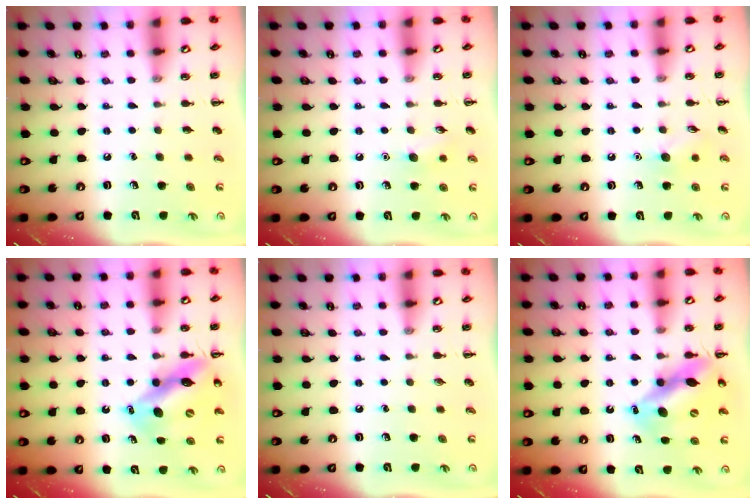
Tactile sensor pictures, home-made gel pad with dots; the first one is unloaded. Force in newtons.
{"total": 6.3, "press": 6.1, "slide": 1.7}
{"total": 7.0, "press": 6.8, "slide": 1.6}
{"total": 12.6, "press": 12.1, "slide": 3.5}
{"total": 0.0}
{"total": 12.2, "press": 11.8, "slide": 3.3}